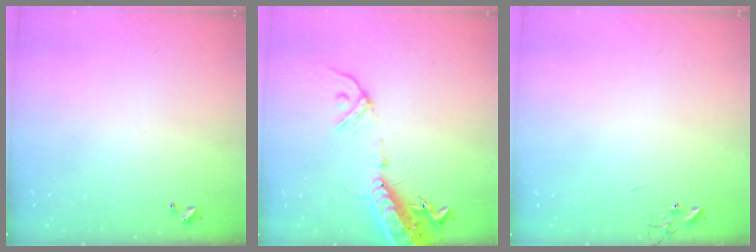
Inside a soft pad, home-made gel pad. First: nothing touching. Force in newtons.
{"total": 16.2, "press": 15.8, "slide": 3.4}
{"total": 0.0}